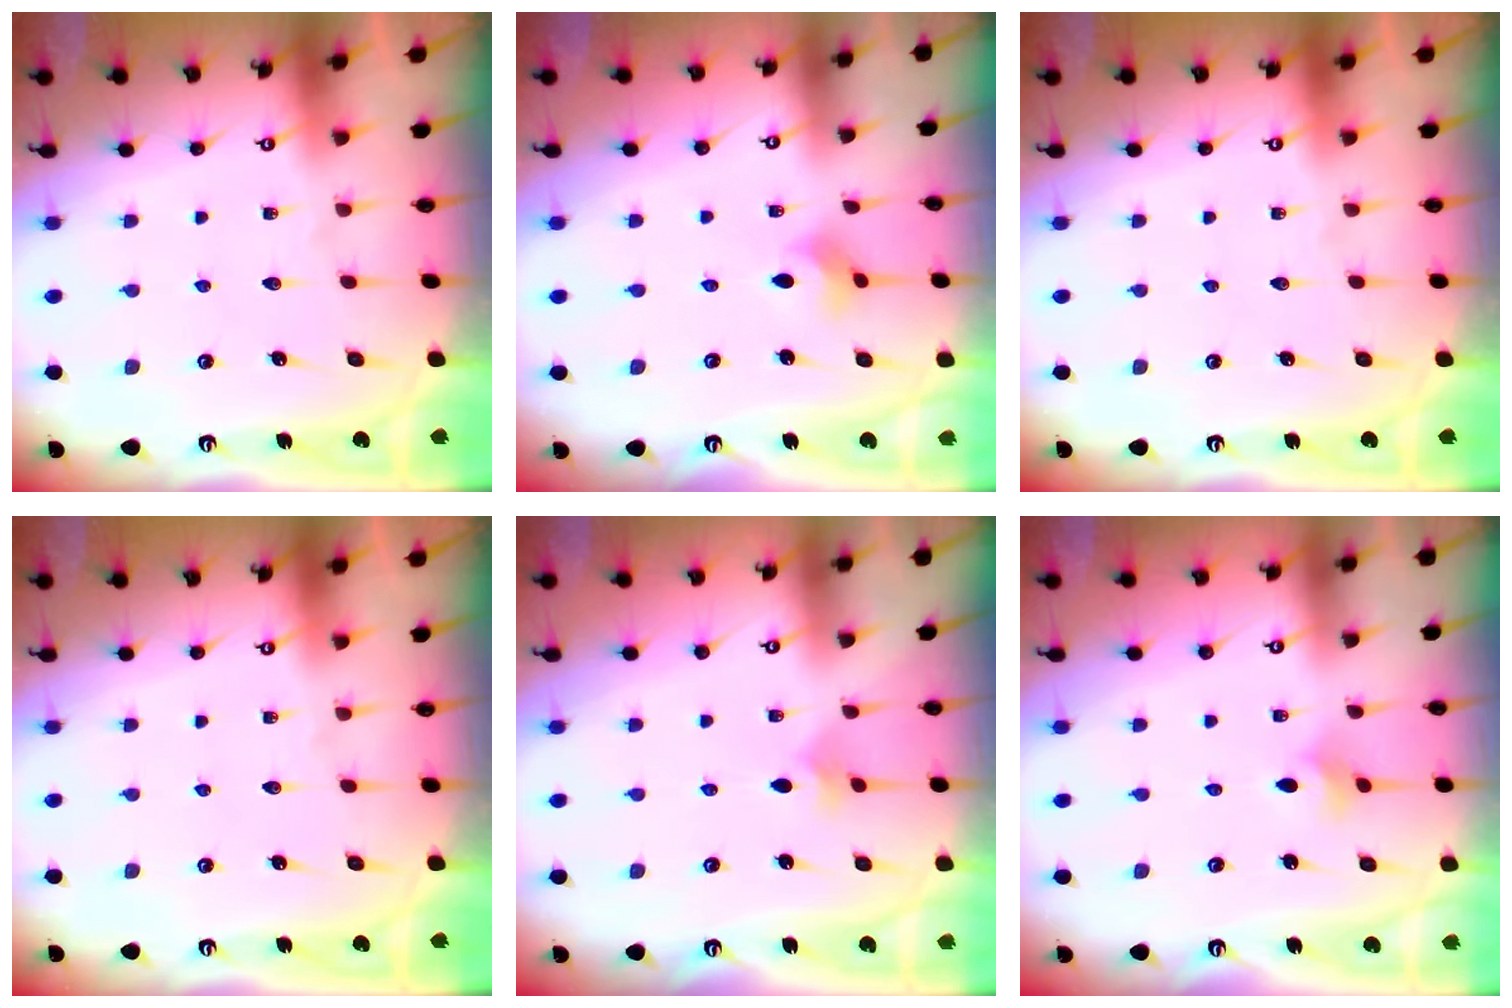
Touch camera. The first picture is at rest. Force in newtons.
{"total": 2.7, "press": 2.6, "slide": 0.5}
{"total": 0.0}
{"total": 0.0}
{"total": 2.5, "press": 2.4, "slide": 0.6}
{"total": 3.2, "press": 3.1, "slide": 0.7}